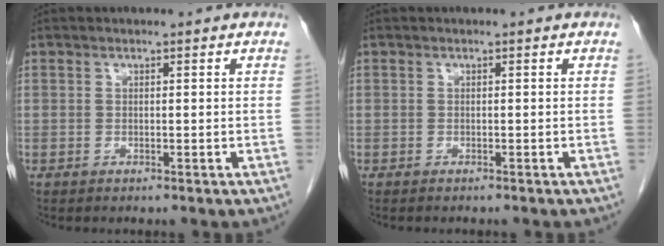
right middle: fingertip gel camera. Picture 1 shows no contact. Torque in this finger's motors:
{"motor_torque": [0.06, -0.05, -0.02, 0.00]}